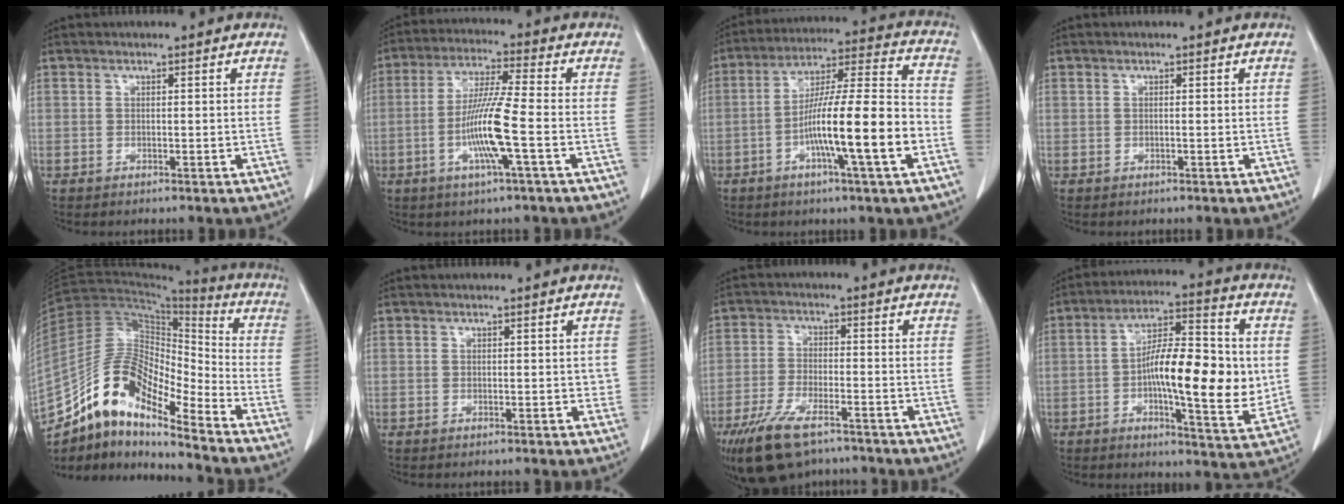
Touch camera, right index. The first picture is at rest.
{"total": 10.3, "force": [-2.6, -0.3, 9.9], "torque": [-0.196, -0.008, -0.055]}
{"total": 15.9, "force": [-4.7, 0.5, 15.2], "torque": [-0.258, 0.006, -0.082]}
{"total": 0.0}
{"total": 14.5, "force": [-11.4, 3.6, 8.1], "torque": [-0.148, 0.046, -0.203]}
{"total": 1.2, "force": [0.1, 0.9, 0.7], "torque": [-0.002, 0.006, 0.003]}
{"total": 11.1, "force": [-7.9, 4.0, 6.7], "torque": [-0.131, -0.015, -0.137]}
{"total": 16.4, "force": [-0.7, 3.9, 15.9], "torque": [-0.253, 0.006, -0.014]}